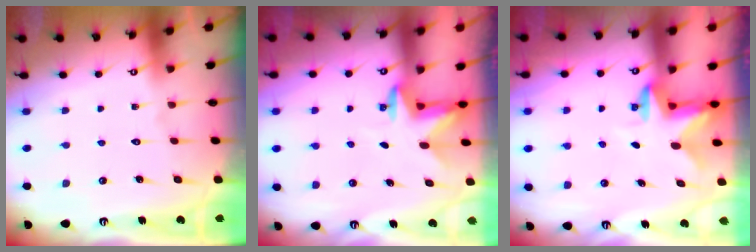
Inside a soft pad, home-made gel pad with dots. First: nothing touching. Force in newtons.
{"total": 3.1, "press": 3.0, "slide": 0.7}
{"total": 2.8, "press": 2.8, "slide": 0.5}